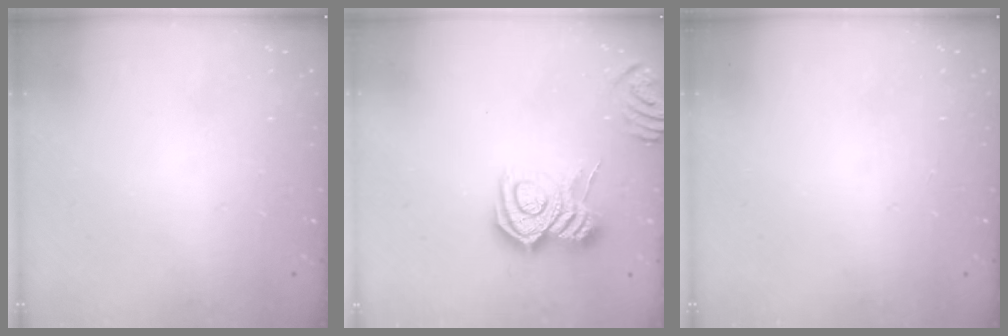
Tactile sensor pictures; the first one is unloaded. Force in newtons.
{"total": 11.4, "press": 11.4, "slide": 0.6}
{"total": 0.0}